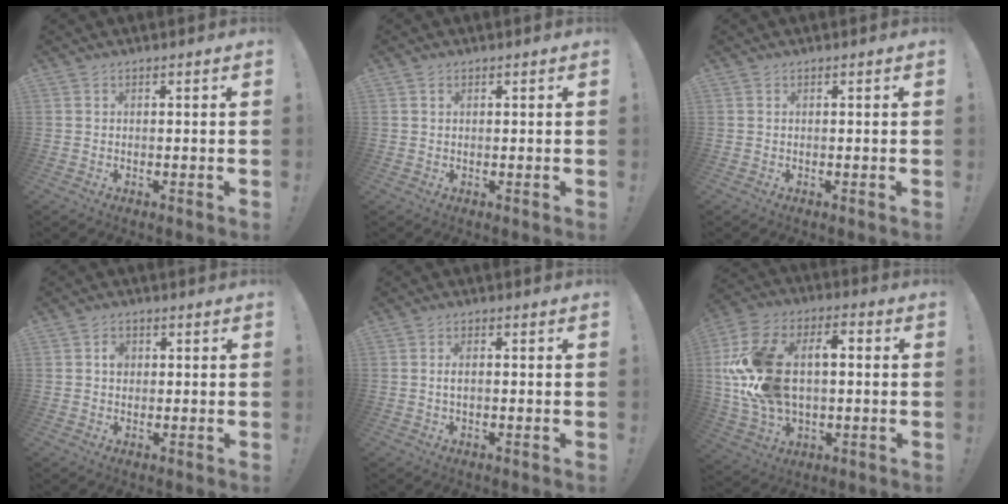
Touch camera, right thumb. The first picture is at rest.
{"total": 0.8, "force": [0.5, 0.6, 0.3], "torque": [0.002, -0.003, 0.009]}
{"total": 0.0}
{"total": 2.8, "force": [0.2, 2.4, 1.5], "torque": [-0.014, 0.000, -0.002]}
{"total": 2.3, "force": [-0.2, 1.0, 2.1], "torque": [-0.039, 0.006, -0.003]}
{"total": 22.0, "force": [2.1, 14.8, 16.1], "torque": [-0.307, 0.015, 0.044]}